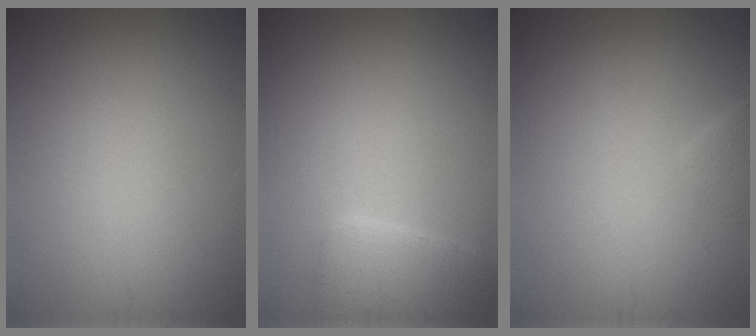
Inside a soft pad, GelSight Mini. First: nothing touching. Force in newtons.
{"total": 2.9, "press": 2.9, "slide": 0.3}
{"total": 1.0, "press": 1.0, "slide": 0.1}